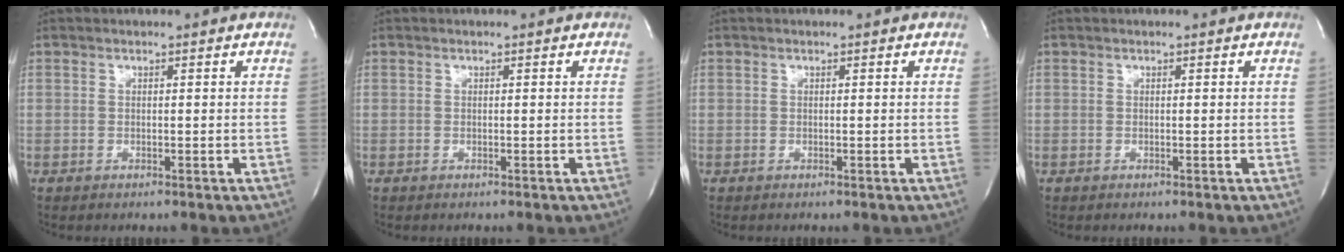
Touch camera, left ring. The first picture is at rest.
{"total": 0.0}
{"total": 0.0}
{"total": 0.0}